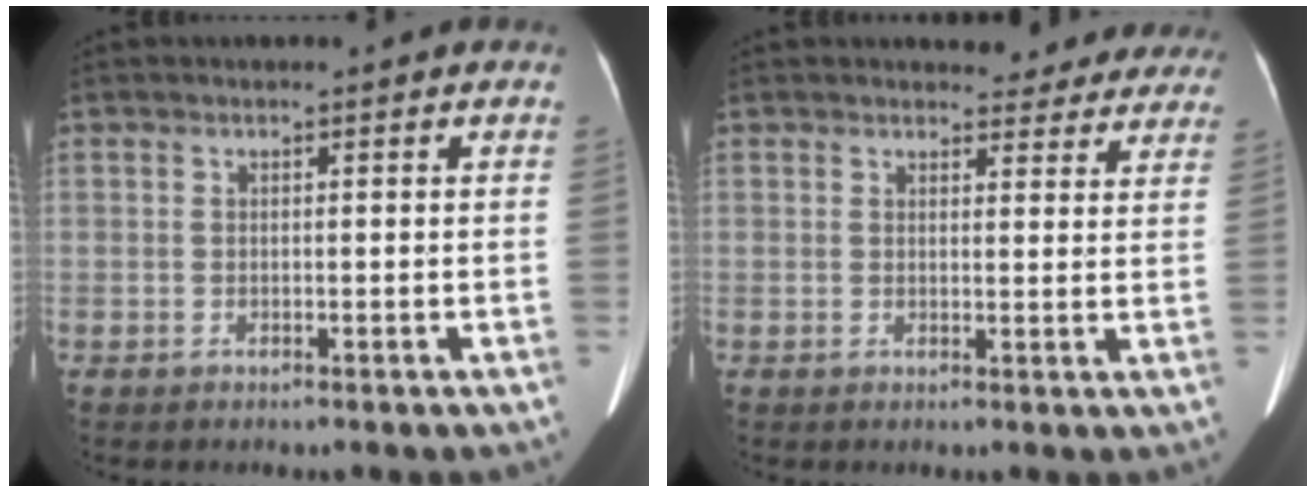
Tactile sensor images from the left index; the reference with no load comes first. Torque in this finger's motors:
{"motor_torque": [0.35, -0.25, 0.08, 0.03]}